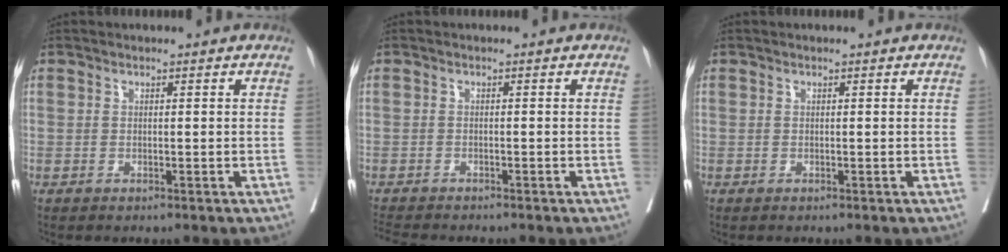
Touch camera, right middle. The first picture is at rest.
{"total": 4.2, "force": [-3.9, 0.2, 1.3], "torque": [-0.020, -0.013, -0.065]}
{"total": 0.0}